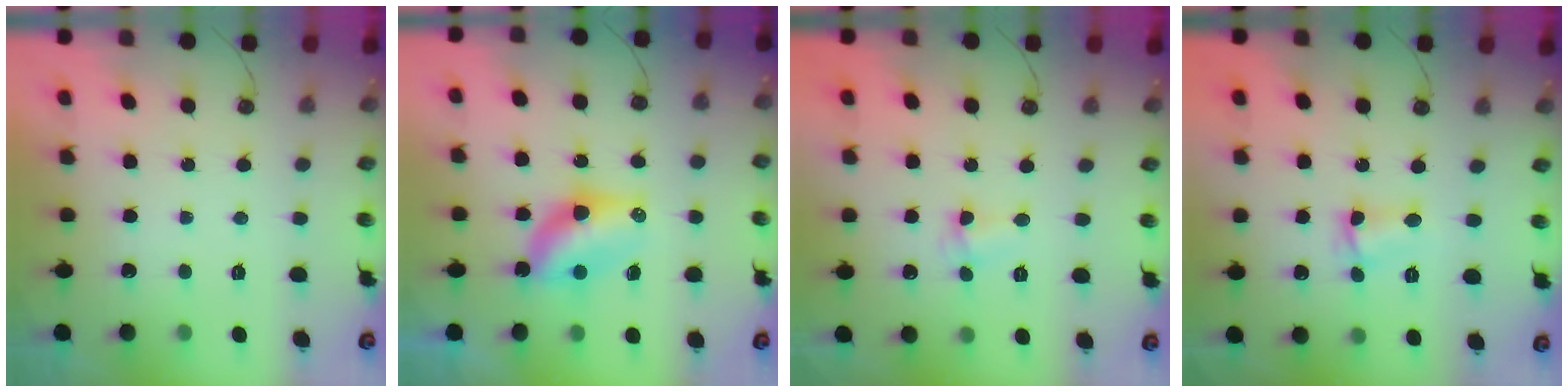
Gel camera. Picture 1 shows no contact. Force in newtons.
{"total": 9.2, "press": 8.2, "slide": 4.3}
{"total": 2.8, "press": 2.8, "slide": 0.5}
{"total": 4.0, "press": 3.2, "slide": 2.4}